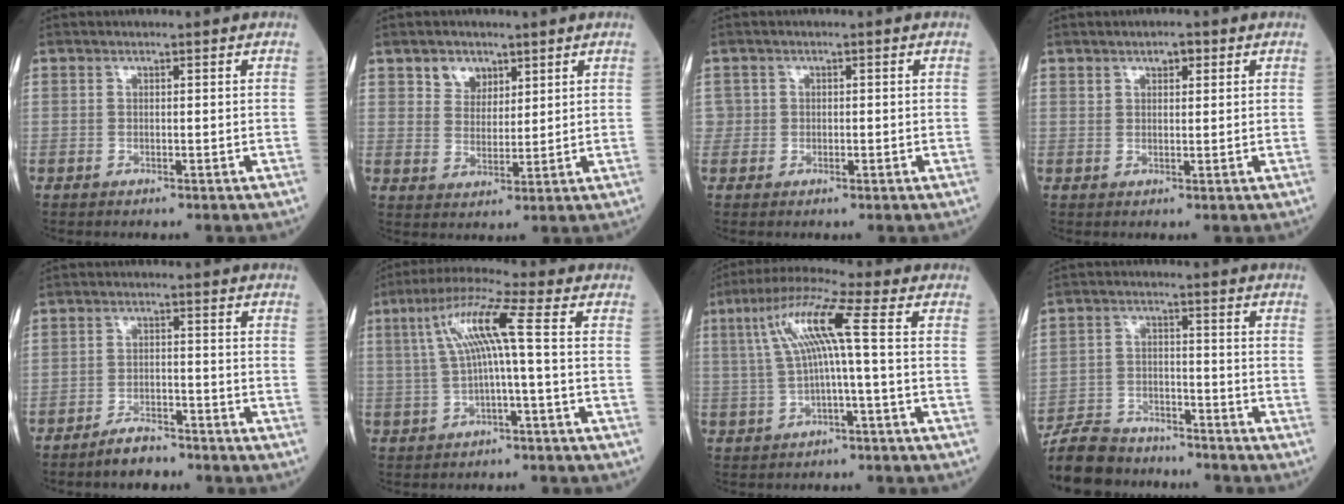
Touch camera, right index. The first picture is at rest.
{"total": 4.1, "force": [2.7, 2.9, 1.3], "torque": [-0.023, 0.002, 0.052]}
{"total": 1.6, "force": [-0.2, 1.6, 0.1], "torque": [0.007, 0.005, -0.005]}
{"total": 2.1, "force": [1.3, 1.0, 1.3], "torque": [-0.019, 0.002, 0.020]}
{"total": 3.9, "force": [-3.5, 1.1, 1.4], "torque": [-0.028, 0.000, -0.062]}
{"total": 8.4, "force": [0.8, -0.3, 8.4], "torque": [-0.165, 0.028, 0.017]}
{"total": 9.0, "force": [1.0, -0.3, 9.0], "torque": [-0.177, 0.029, 0.021]}
{"total": 11.3, "force": [-10.4, 3.8, 2.2], "torque": [-0.039, 0.015, -0.176]}